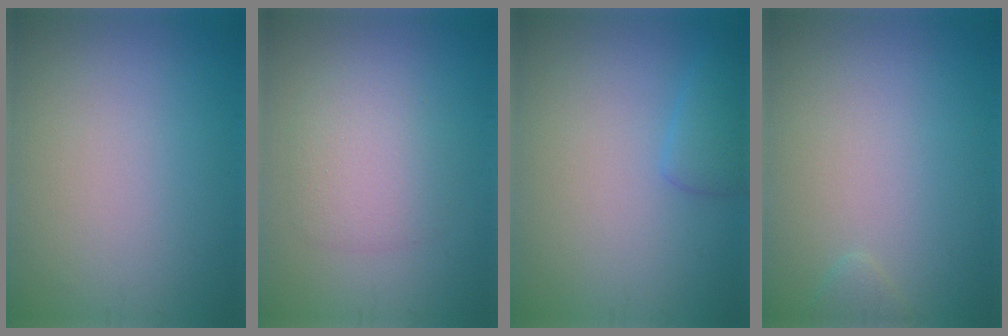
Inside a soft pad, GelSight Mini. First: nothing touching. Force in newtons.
{"total": 2.9, "press": 2.9, "slide": 0.2}
{"total": 1.8, "press": 1.8, "slide": 0.2}
{"total": 0.8, "press": 0.8, "slide": 0.1}